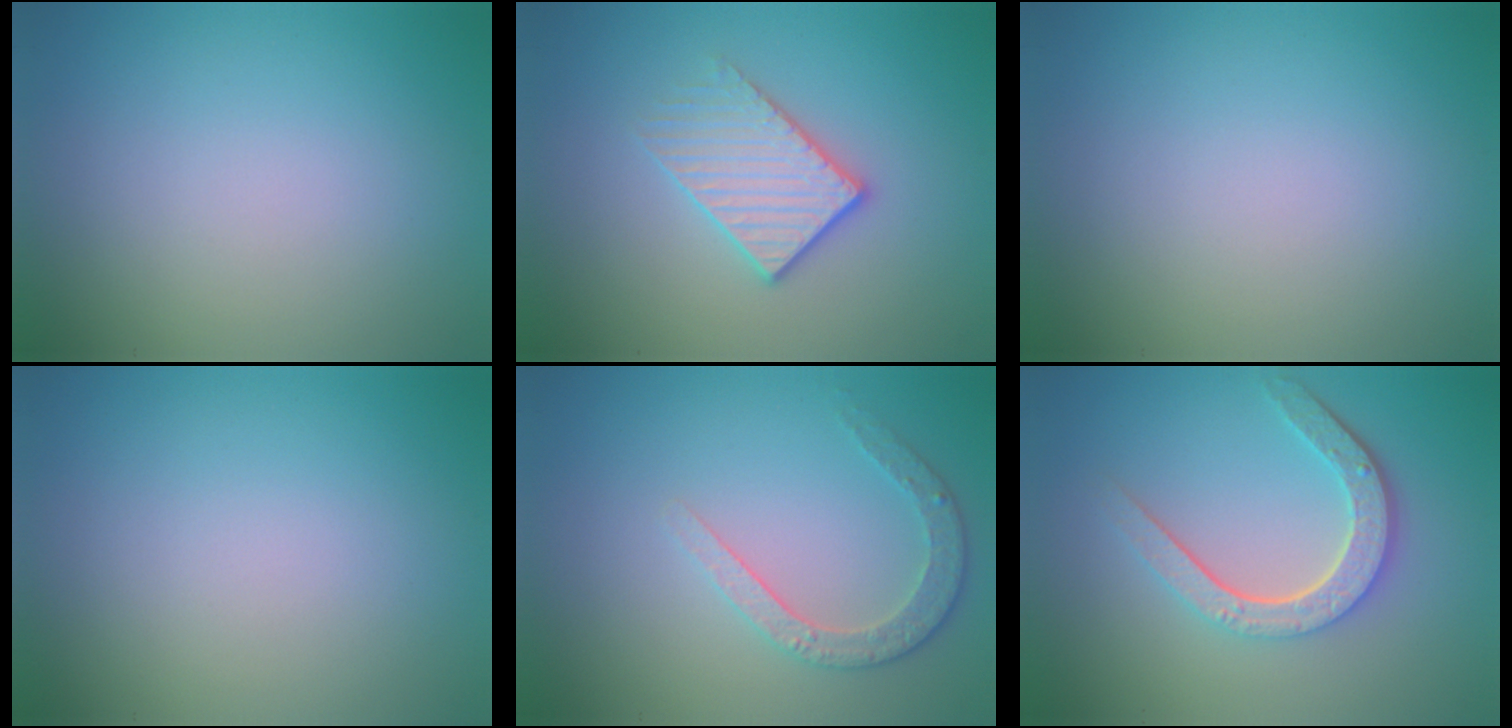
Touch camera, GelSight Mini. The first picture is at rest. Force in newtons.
{"total": 2.9, "press": 2.6, "slide": 1.2}
{"total": 0.0}
{"total": 0.0}
{"total": 2.6, "press": 2.5, "slide": 0.8}
{"total": 4.7, "press": 3.5, "slide": 3.0}